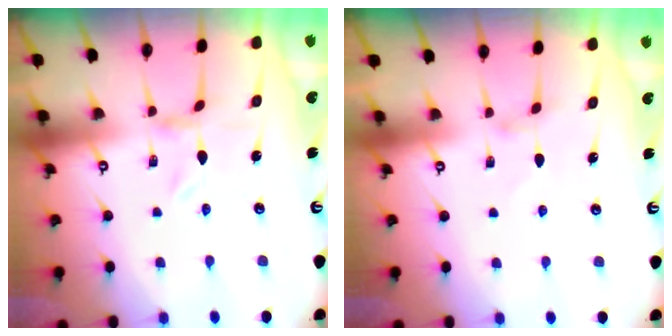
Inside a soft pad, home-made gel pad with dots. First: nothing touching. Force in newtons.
{"total": 0.9, "press": 0.9, "slide": 0.3}